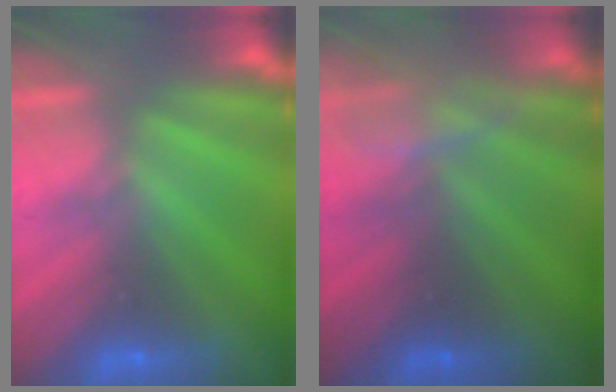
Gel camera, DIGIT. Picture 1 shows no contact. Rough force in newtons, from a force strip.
{"total": 2.4}